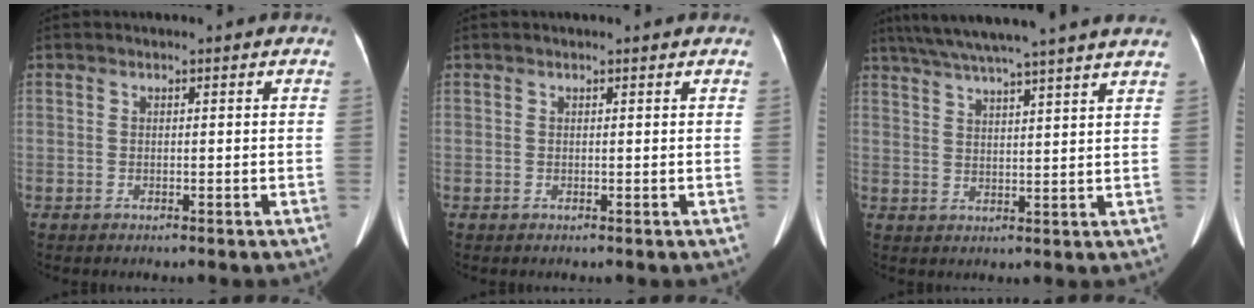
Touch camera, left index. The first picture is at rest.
{"total": 0.7, "force": [0.7, 0.0, 0.2], "torque": [-0.009, 0.005, 0.007]}
{"total": 18.3, "force": [15.8, -0.6, 9.2], "torque": [-0.160, 0.023, 0.217]}